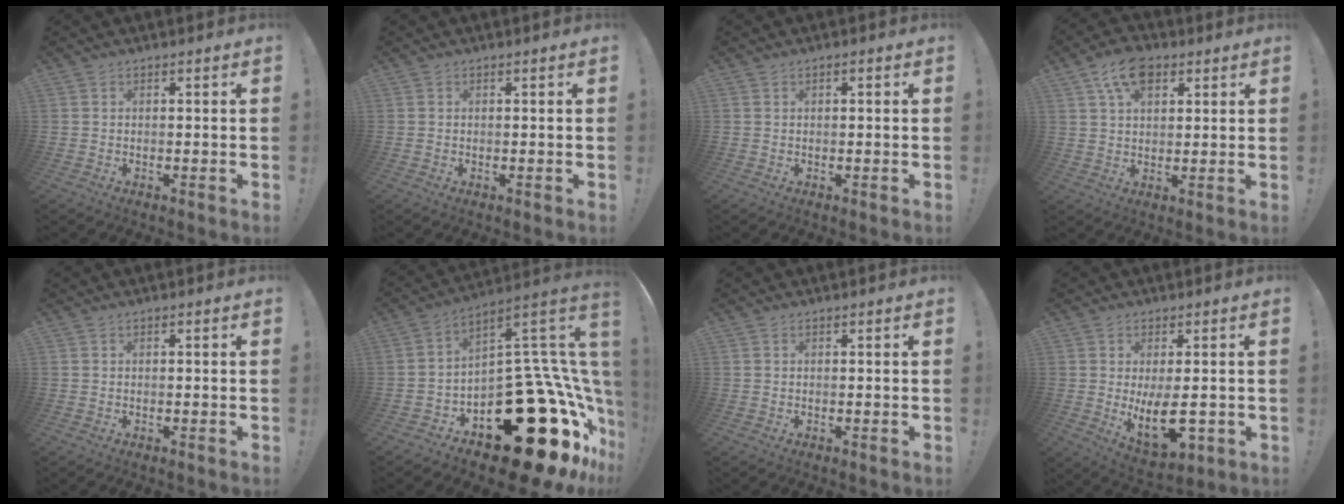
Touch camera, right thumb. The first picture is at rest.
{"total": 0.0}
{"total": 0.7, "force": [-0.4, 0.5, 0.3], "torque": [-0.004, 0.004, -0.008]}
{"total": 10.0, "force": [5.1, 6.0, 6.1], "torque": [-0.096, -0.008, 0.096]}
{"total": 0.0}
{"total": 30.2, "force": [-13.8, 14.3, 22.7], "torque": [-0.242, 0.038, -0.173]}
{"total": 0.0}
{"total": 12.8, "force": [-0.7, 6.0, 11.2], "torque": [-0.165, -0.016, -0.003]}